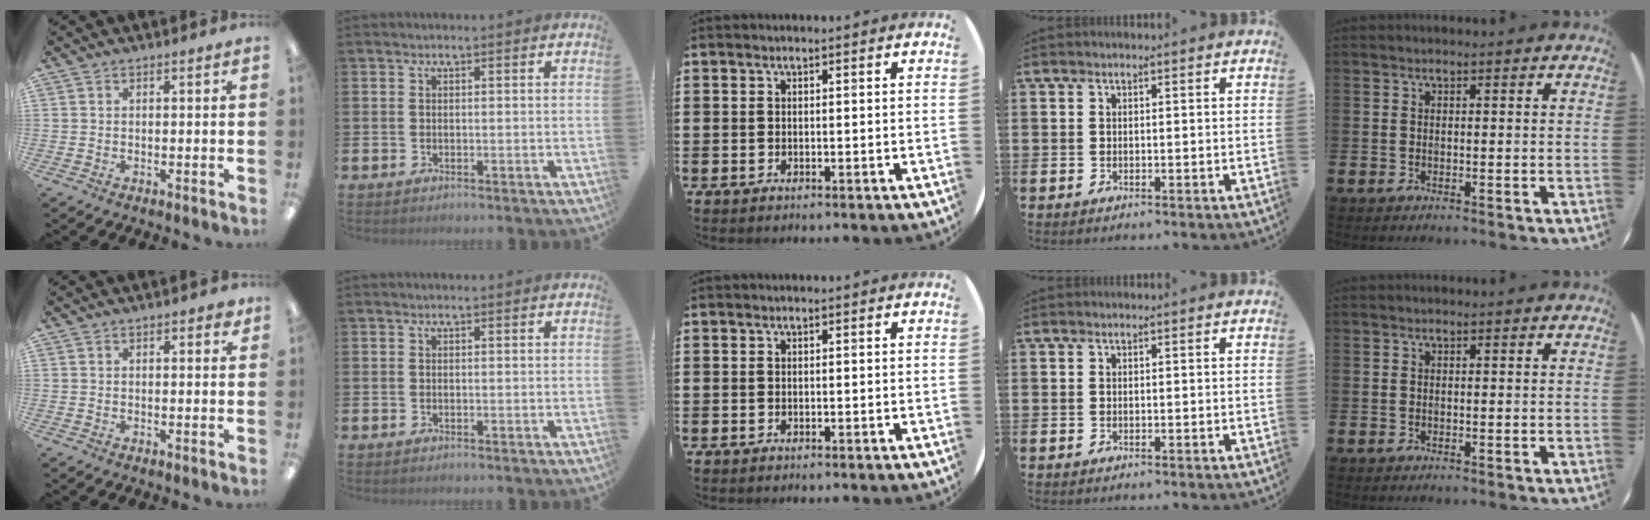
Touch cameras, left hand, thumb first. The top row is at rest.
{"thumb": {"total": 1.7, "force": [1.2, 0.7, 1.0], "torque": [-0.004, -0.004, 0.018]}}